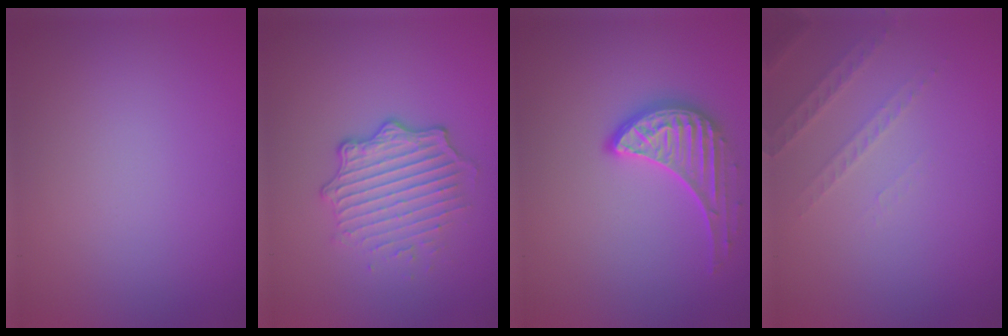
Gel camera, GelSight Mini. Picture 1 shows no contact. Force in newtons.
{"total": 4.8, "press": 3.4, "slide": 3.4}
{"total": 3.5, "press": 3.0, "slide": 1.8}
{"total": 1.9, "press": 1.8, "slide": 0.6}